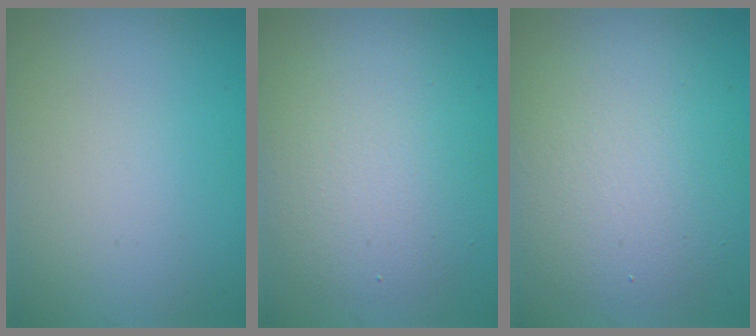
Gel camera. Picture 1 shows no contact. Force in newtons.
{"total": 5.3, "press": 5.3, "slide": 0.4}
{"total": 6.6, "press": 6.6, "slide": 0.4}